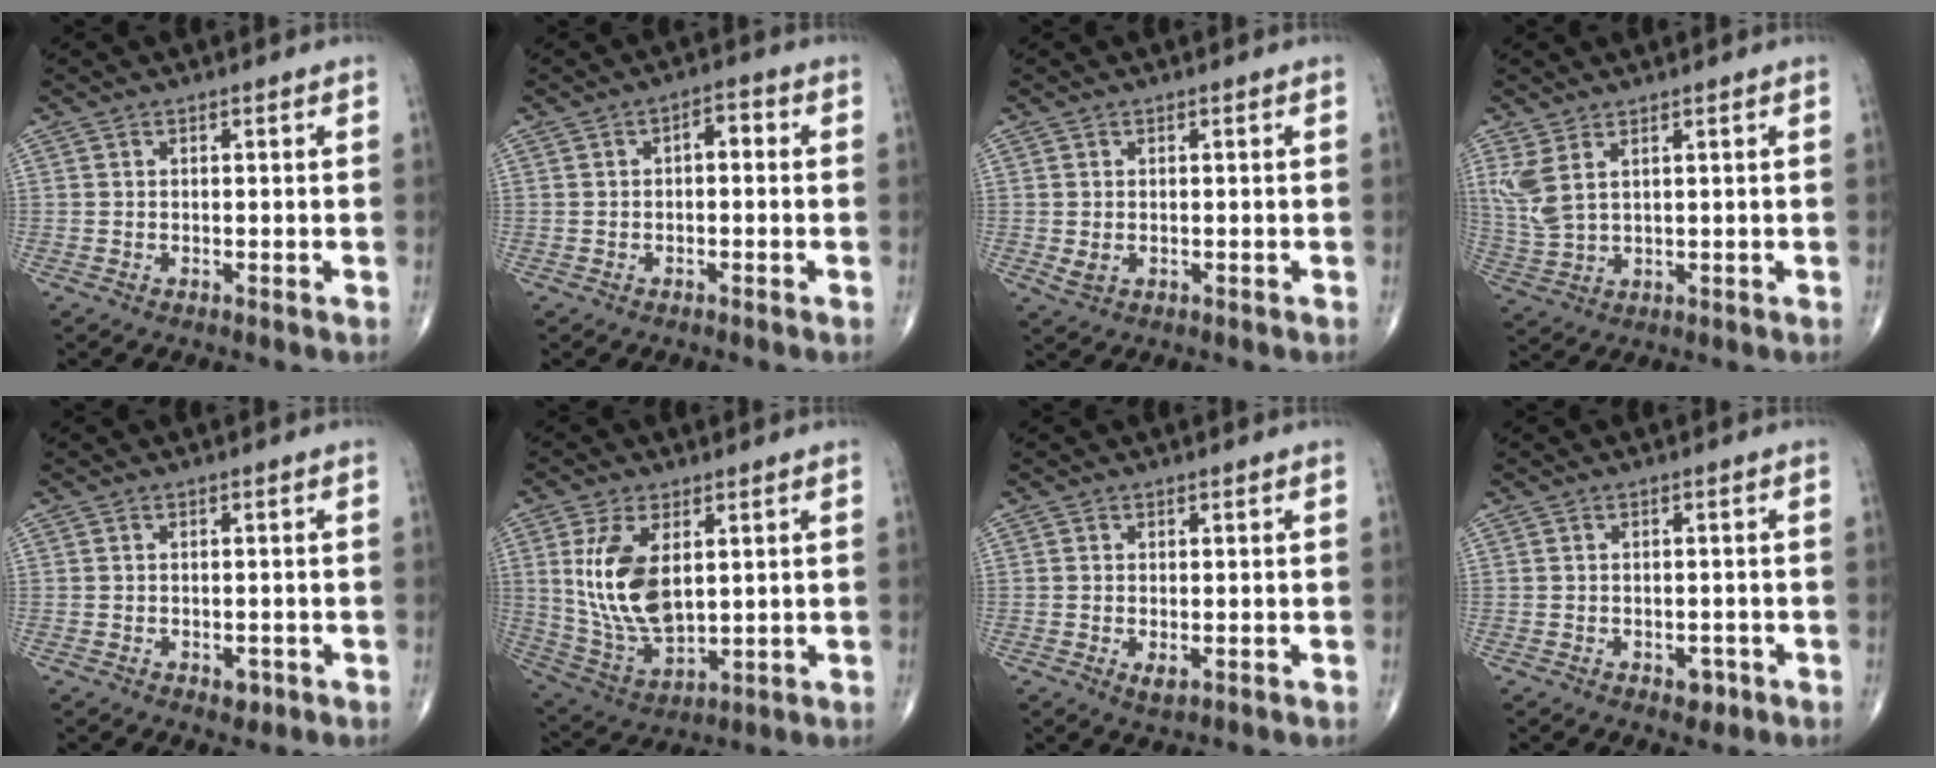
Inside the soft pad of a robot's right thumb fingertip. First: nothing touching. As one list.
[{"total": 3.0, "force": [0.1, 1.6, 2.5], "torque": [-0.025, 0.013, -0.007]}, {"total": 1.7, "force": [0.0, 1.2, 1.2], "torque": [-0.022, -0.004, 0.005]}, {"total": 5.9, "force": [2.7, 2.6, 4.6], "torque": [-0.117, -0.008, 0.068]}, {"total": 1.7, "force": [-0.8, 1.1, 1.1], "torque": [-0.009, 0.000, -0.007]}, {"total": 13.7, "force": [3.0, 7.2, 11.2], "torque": [-0.216, -0.019, 0.074]}, {"total": 1.8, "force": [-0.4, 0.8, 1.5], "torque": [-0.027, -0.005, -0.003]}, {"total": 2.2, "force": [-1.0, 1.4, 1.3], "torque": [-0.006, 0.002, -0.010]}]